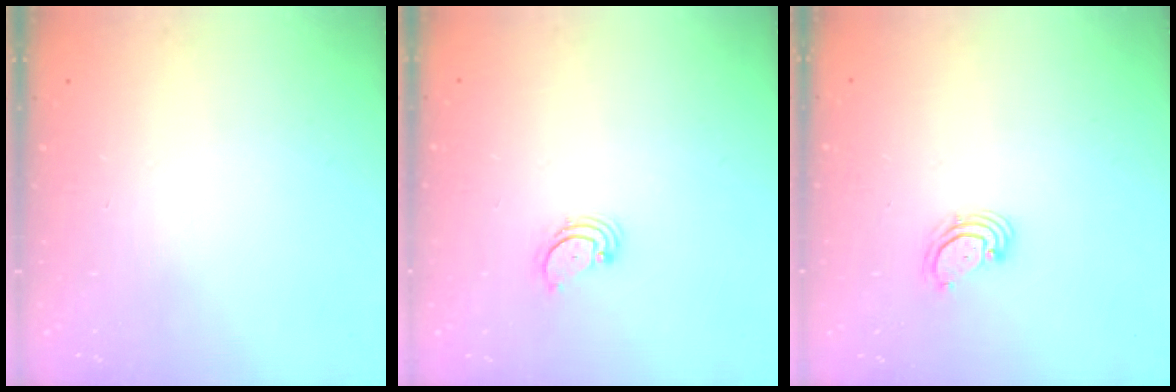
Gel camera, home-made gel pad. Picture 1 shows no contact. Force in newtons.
{"total": 2.7, "press": 2.7, "slide": 0.3}
{"total": 2.8, "press": 2.8, "slide": 0.2}